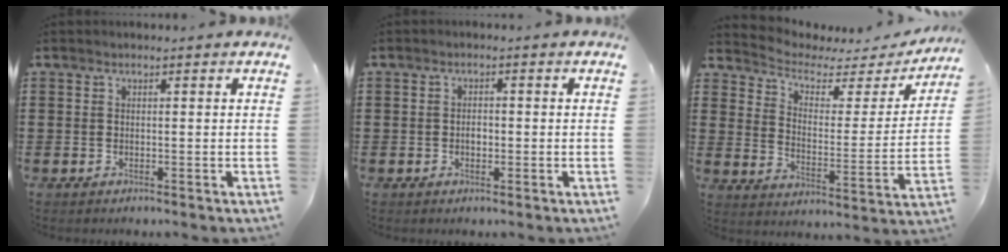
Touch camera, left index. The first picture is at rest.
{"total": 1.4, "force": [-0.2, 0.8, 1.2], "torque": [-0.024, 0.003, -0.004]}
{"total": 3.5, "force": [2.7, 1.7, 1.3], "torque": [-0.047, -0.020, 0.038]}